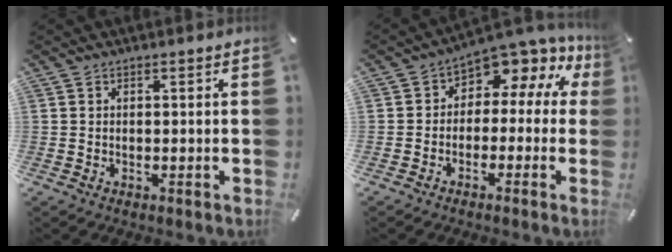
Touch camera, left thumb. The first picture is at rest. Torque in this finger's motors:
{"motor_torque": [0.62, 1.36, 0.41, 0.23, 0.00]}